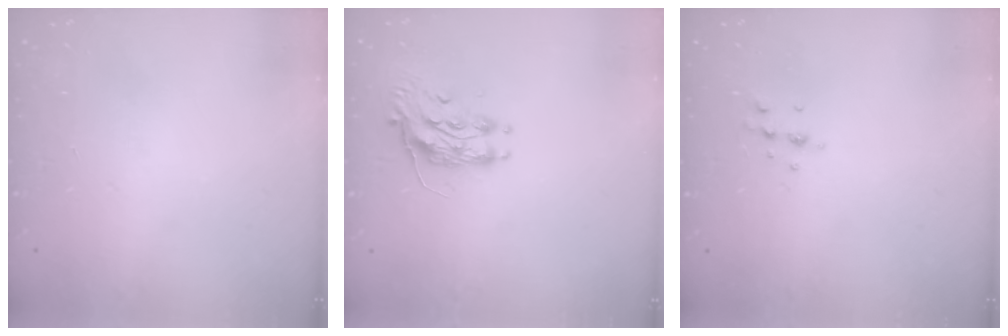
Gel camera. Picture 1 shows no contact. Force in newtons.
{"total": 8.5, "press": 8.5, "slide": 0.3}
{"total": 5.3, "press": 5.2, "slide": 1.4}